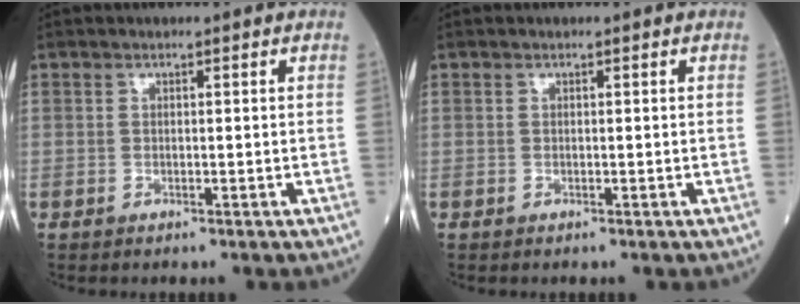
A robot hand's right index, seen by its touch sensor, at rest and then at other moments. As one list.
[{"total": 0.0}]